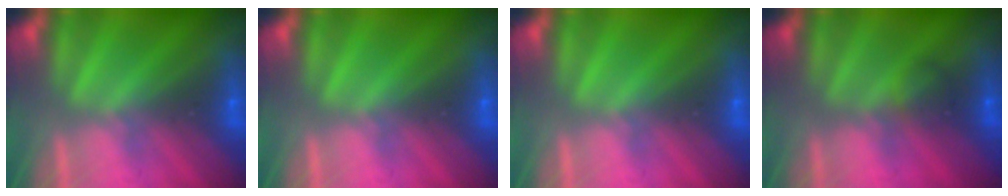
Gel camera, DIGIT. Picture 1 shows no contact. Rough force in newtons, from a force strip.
{"total": 0.0}
{"total": 0.0}
{"total": 2.2}